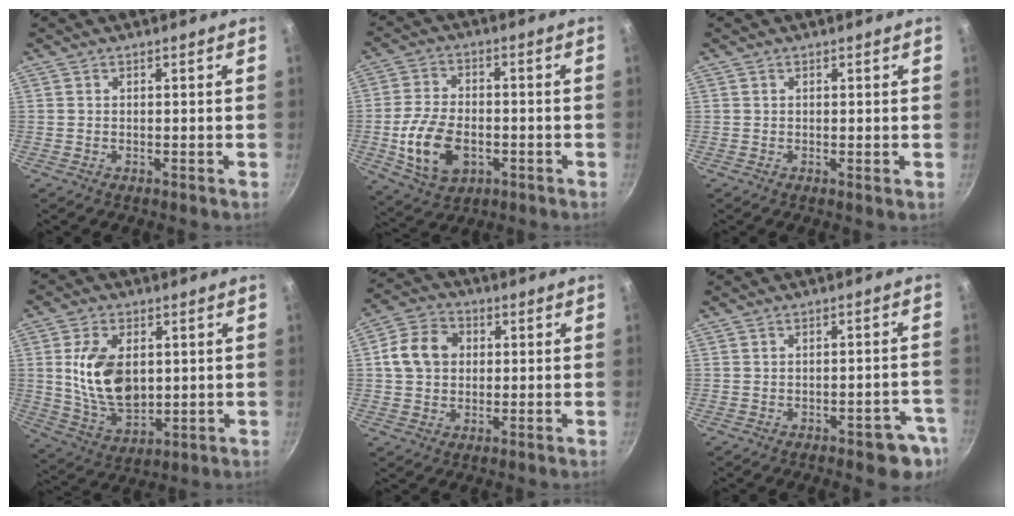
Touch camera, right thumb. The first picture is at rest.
{"total": 12.3, "force": [-3.1, 7.8, 8.9], "torque": [-0.163, 0.008, -0.048]}
{"total": 0.7, "force": [0.0, 0.1, 0.7], "torque": [-0.014, -0.005, -0.002]}
{"total": 13.5, "force": [1.8, 8.3, 10.5], "torque": [-0.174, -0.015, 0.045]}
{"total": 9.4, "force": [1.1, 7.5, 5.4], "torque": [-0.087, 0.017, 0.013]}
{"total": 6.6, "force": [-3.6, 2.4, 4.9], "torque": [-0.047, 0.028, -0.040]}